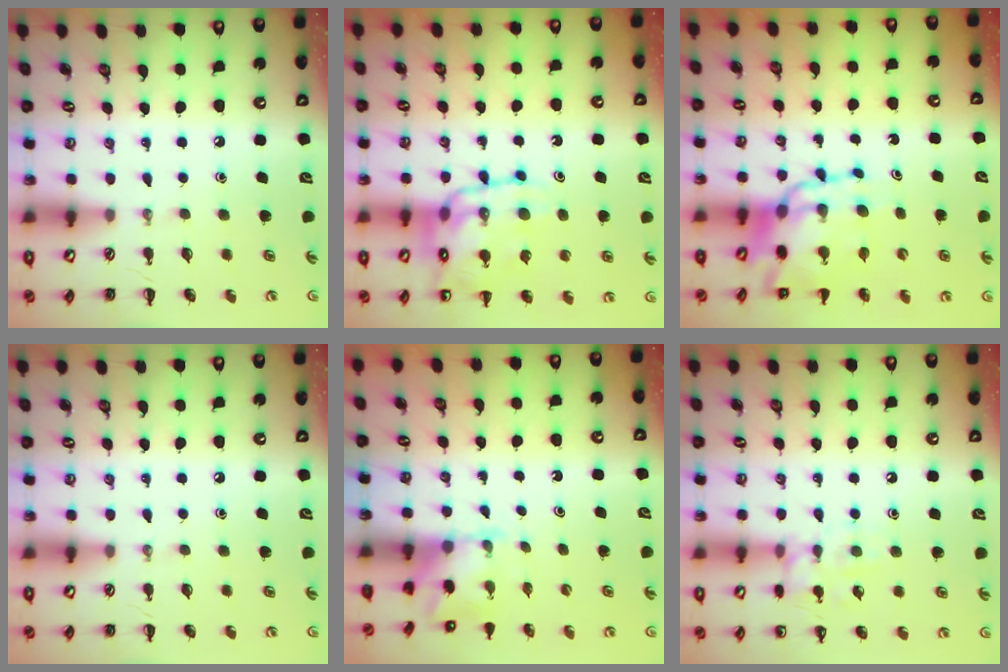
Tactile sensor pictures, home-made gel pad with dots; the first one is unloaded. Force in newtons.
{"total": 14.7, "press": 14.4, "slide": 2.9}
{"total": 12.1, "press": 11.7, "slide": 3.2}
{"total": 0.0}
{"total": 2.1, "press": 2.0, "slide": 0.7}
{"total": 9.2, "press": 9.1, "slide": 1.2}